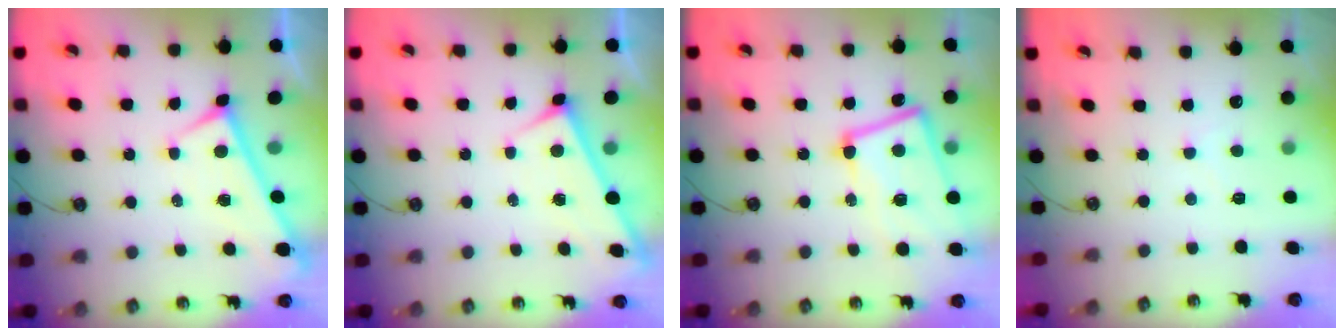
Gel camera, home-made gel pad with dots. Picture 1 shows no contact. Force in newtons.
{"total": 1.2, "press": 1.1, "slide": 0.6}
{"total": 10.6, "press": 10.4, "slide": 1.9}
{"total": 0.8, "press": 0.8, "slide": 0.2}